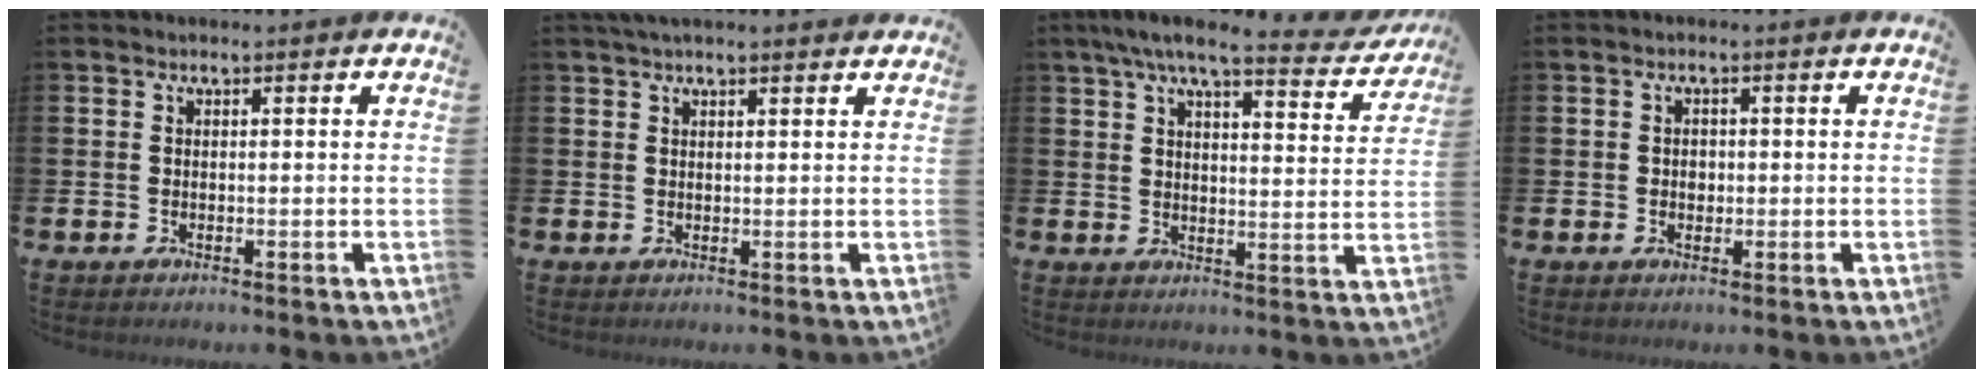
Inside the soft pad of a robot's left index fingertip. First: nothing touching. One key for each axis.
{"total": 2.1, "fx": 1.8, "fy": 0.3, "fz": 0.9, "tx": -0.022, "ty": 0.003, "tz": 0.032}
{"total": 6.8, "fx": 5.8, "fy": 1.0, "fz": 3.5, "tx": -0.077, "ty": -0.029, "tz": 0.096}
{"total": 1.3, "fx": 0.1, "fy": 1.2, "fz": 0.7, "tx": 0.002, "ty": 0.002, "tz": -0.003}